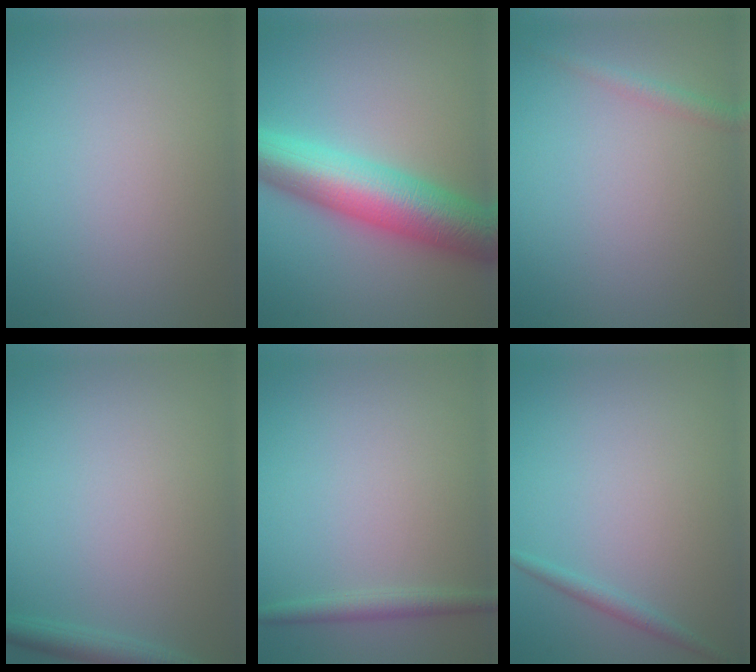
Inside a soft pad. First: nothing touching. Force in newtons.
{"total": 9.7, "press": 9.7, "slide": 0.1}
{"total": 1.3, "press": 1.3, "slide": 0.0}
{"total": 1.9, "press": 1.9, "slide": 0.1}
{"total": 1.7, "press": 1.7, "slide": 0.0}
{"total": 1.2, "press": 1.2, "slide": 0.0}